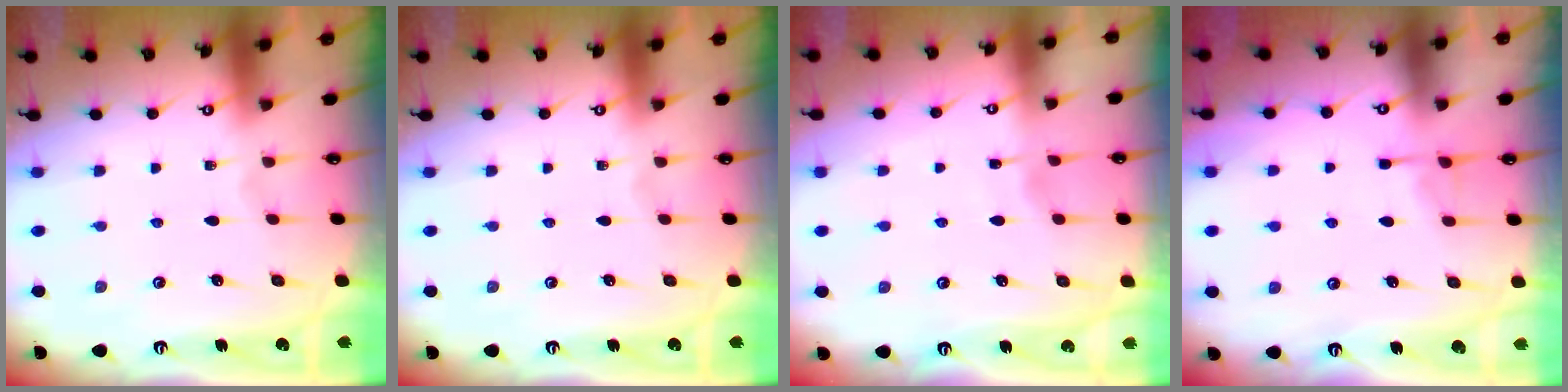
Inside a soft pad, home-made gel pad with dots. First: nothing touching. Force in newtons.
{"total": 0.0}
{"total": 2.7, "press": 2.7, "slide": 0.3}
{"total": 4.2, "press": 4.1, "slide": 0.7}